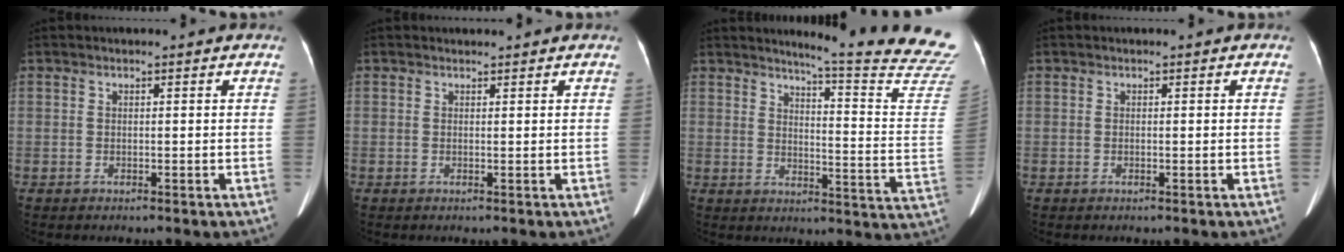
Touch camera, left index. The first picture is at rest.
{"total": 0.8, "force": [0.7, 0.3, 0.0], "torque": [-0.008, 0.011, 0.012]}
{"total": 20.0, "force": [18.9, -1.7, 6.3], "torque": [-0.083, -0.158, 0.203]}
{"total": 0.0}